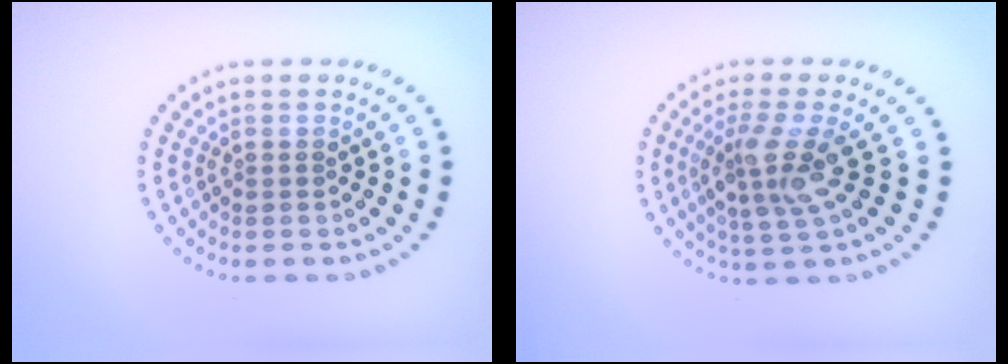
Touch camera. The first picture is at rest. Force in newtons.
{"total": 3.6, "press": 3.0, "slide": 2.0}